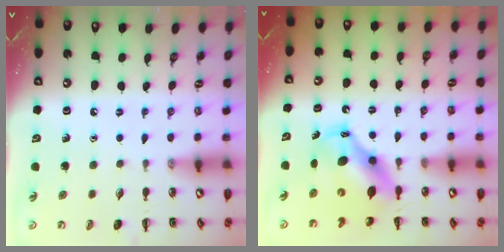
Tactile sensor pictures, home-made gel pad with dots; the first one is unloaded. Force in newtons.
{"total": 7.4, "press": 7.2, "slide": 1.7}